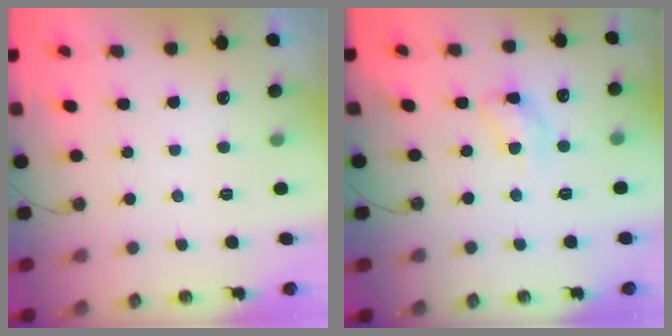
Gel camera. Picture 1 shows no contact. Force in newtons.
{"total": 10.4, "press": 10.3, "slide": 0.8}